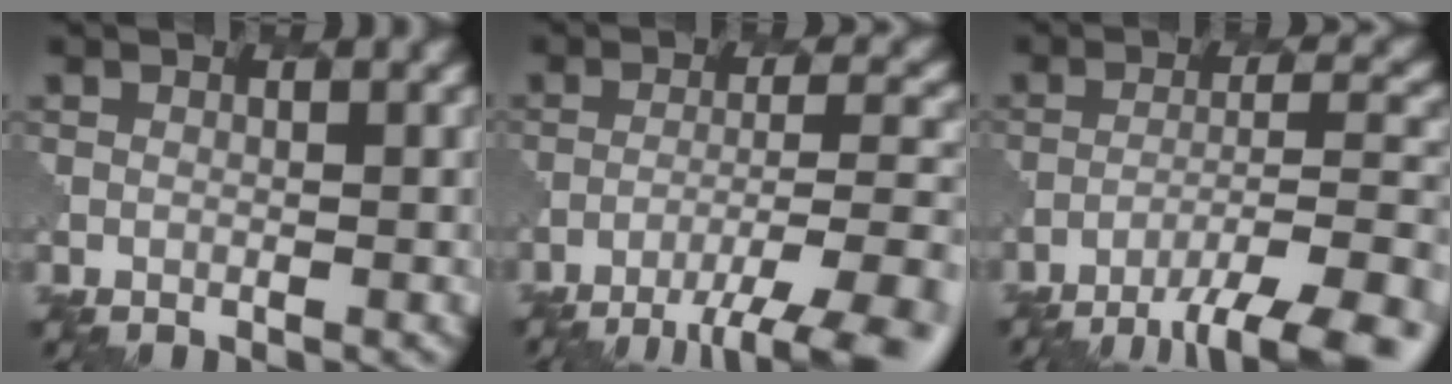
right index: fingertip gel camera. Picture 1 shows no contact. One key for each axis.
{"total": 9.5, "fx": -6.7, "fy": 1.9, "fz": 6.4, "tx": -0.099, "ty": -0.007, "tz": -0.088}
{"total": 10.5, "fx": -7.7, "fy": 2.2, "fz": 6.8, "tx": -0.103, "ty": -0.003, "tz": -0.103}